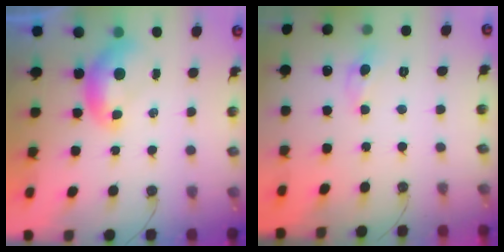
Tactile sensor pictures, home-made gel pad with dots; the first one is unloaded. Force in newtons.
{"total": 0.0}